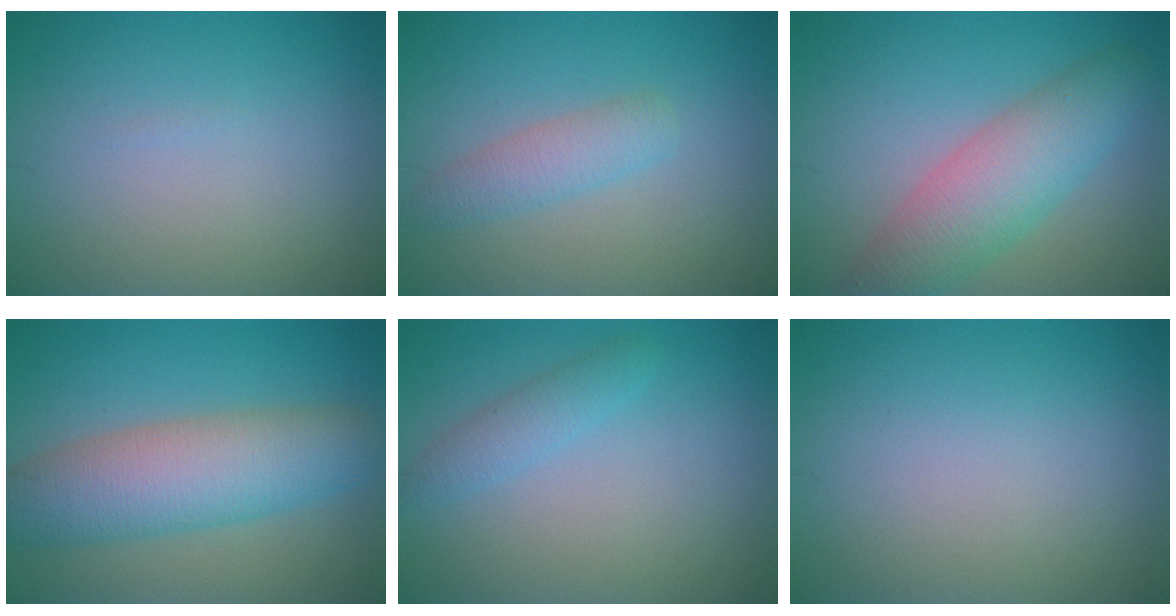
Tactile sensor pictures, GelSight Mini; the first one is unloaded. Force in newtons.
{"total": 2.5, "press": 2.5, "slide": 0.1}
{"total": 6.2, "press": 6.2, "slide": 0.3}
{"total": 7.5, "press": 7.5, "slide": 0.5}
{"total": 1.9, "press": 1.9, "slide": 0.1}
{"total": 0.0}